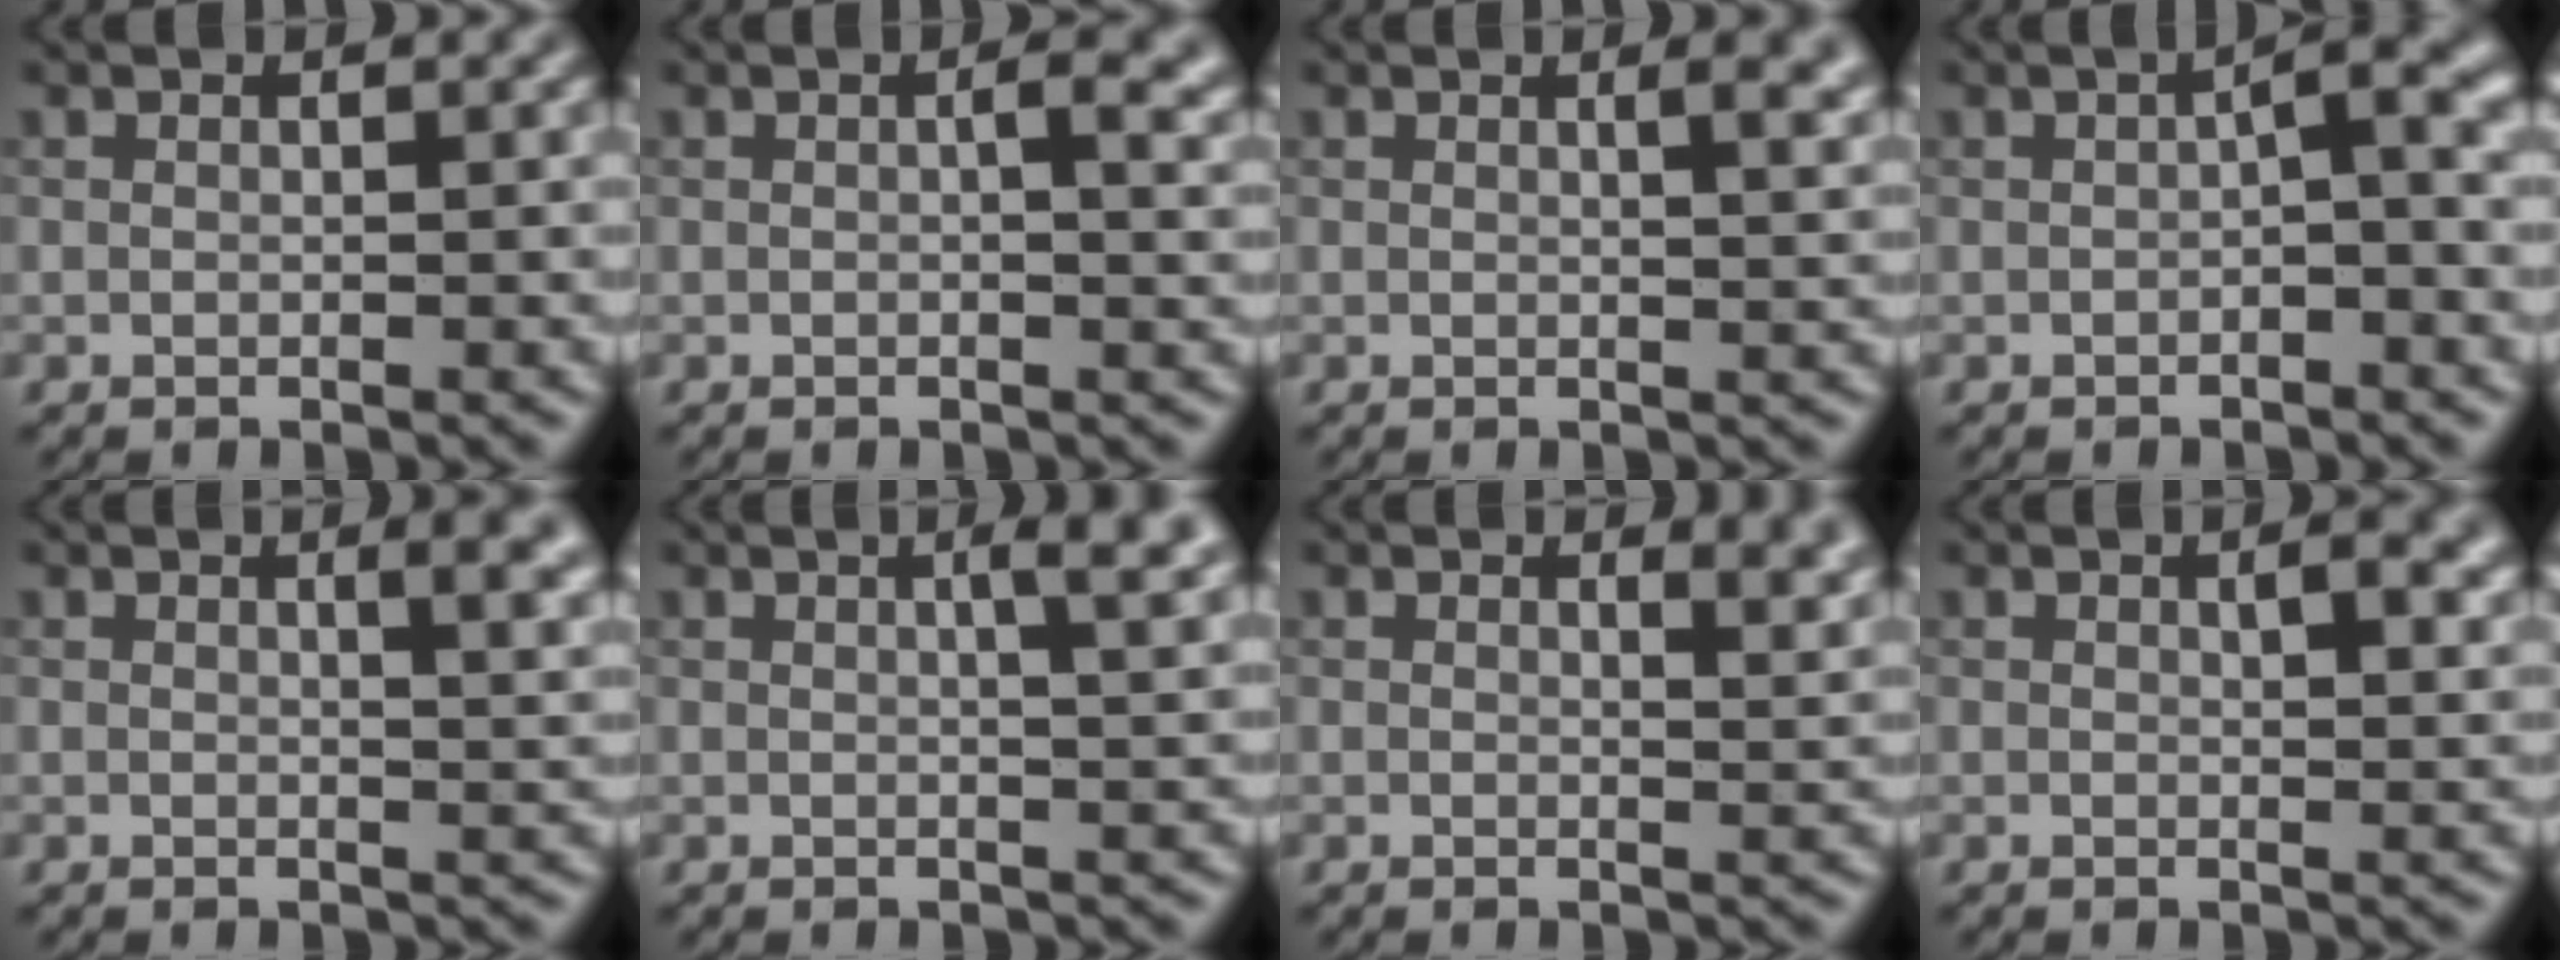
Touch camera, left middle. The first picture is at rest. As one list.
[{"total": 2.5, "force": [0.5, 0.7, 2.4], "torque": [-0.034, 0.000, 0.006]}, {"total": 2.9, "force": [1.2, 1.1, 2.4], "torque": [-0.018, 0.003, 0.016]}, {"total": 2.5, "force": [-0.2, 0.4, 2.4], "torque": [-0.038, 0.011, -0.006]}, {"total": 4.5, "force": [1.7, 1.8, 3.7], "torque": [-0.023, 0.010, 0.017]}, {"total": 4.8, "force": [1.8, 1.6, 4.1], "torque": [-0.031, 0.019, 0.005]}, {"total": 3.7, "force": [2.2, 1.6, 2.5], "torque": [-0.013, 0.004, 0.027]}, {"total": 3.1, "force": [1.4, 1.1, 2.6], "torque": [-0.033, -0.001, 0.023]}]